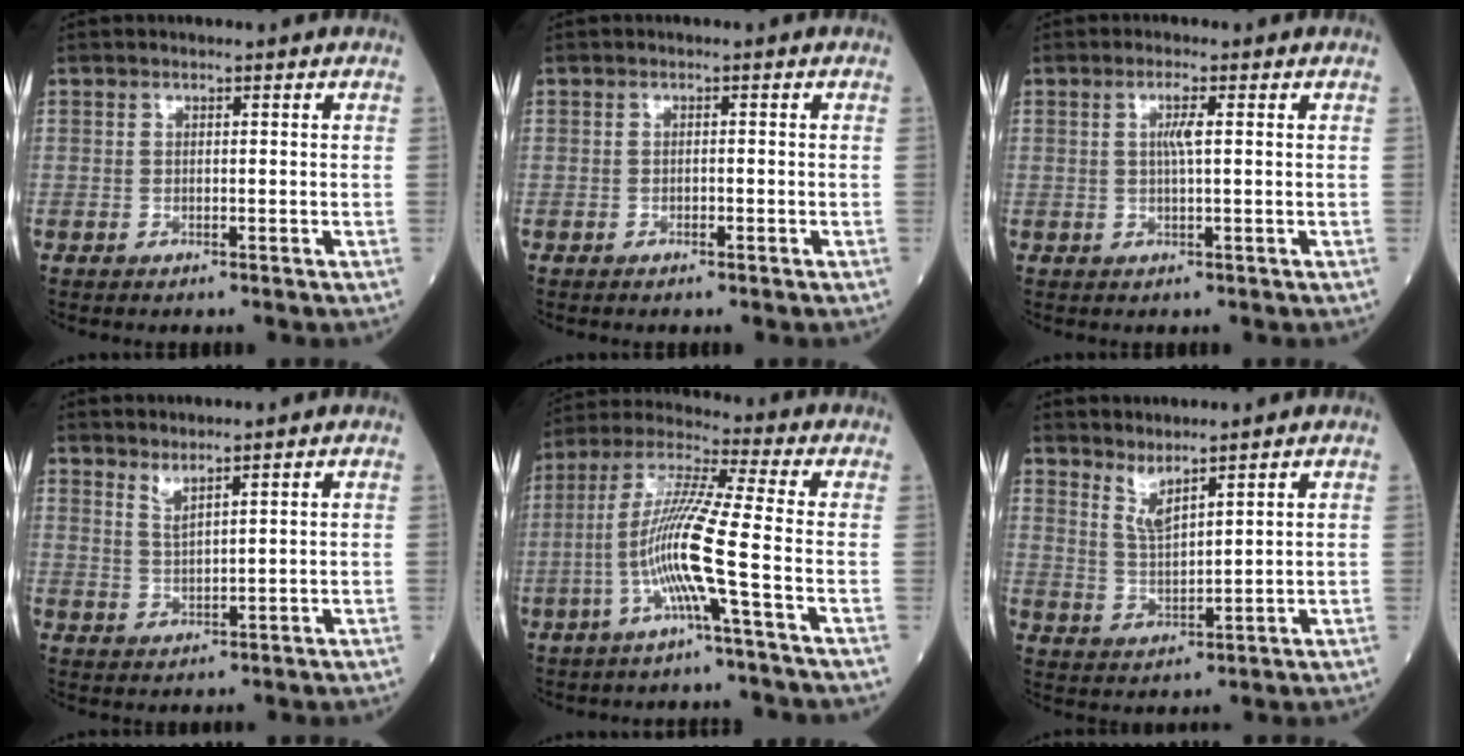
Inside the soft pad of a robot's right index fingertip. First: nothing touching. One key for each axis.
{"total": 0.9, "fx": -0.5, "fy": 0.3, "fz": 0.7, "tx": -0.011, "ty": 0.001, "tz": -0.007}
{"total": 2.4, "fx": 0.4, "fy": 0.0, "fz": 2.4, "tx": -0.047, "ty": 0.000, "tz": 0.006}
{"total": 2.2, "fx": 1.8, "fy": -0.2, "fz": 1.2, "tx": -0.027, "ty": -0.014, "tz": 0.041}
{"total": 10.7, "fx": -3.4, "fy": -1.3, "fz": 10.1, "tx": -0.208, "ty": 0.004, "tz": -0.073}
{"total": 3.7, "fx": 3.0, "fy": 0.0, "fz": 2.2, "tx": -0.046, "ty": -0.019, "tz": 0.067}